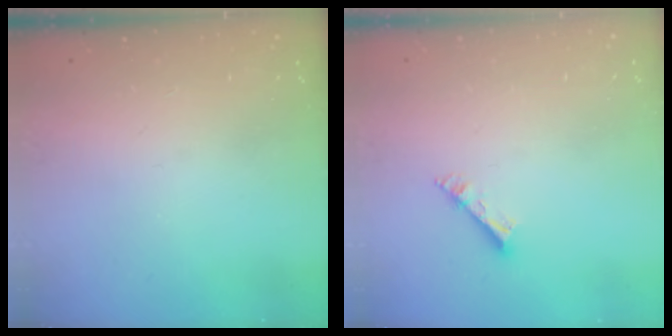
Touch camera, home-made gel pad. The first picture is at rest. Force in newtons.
{"total": 3.6, "press": 3.5, "slide": 0.3}